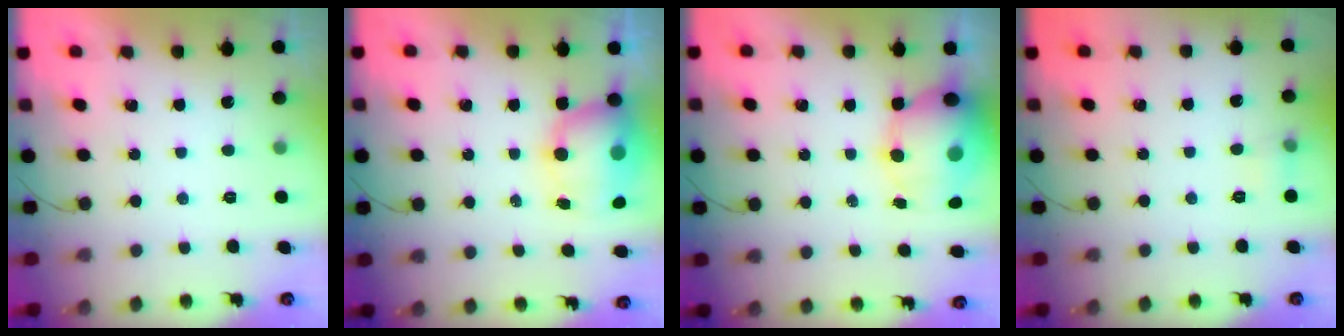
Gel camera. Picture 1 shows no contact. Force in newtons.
{"total": 9.0, "press": 8.8, "slide": 1.9}
{"total": 11.5, "press": 11.2, "slide": 2.4}
{"total": 6.7, "press": 3.7, "slide": 5.6}